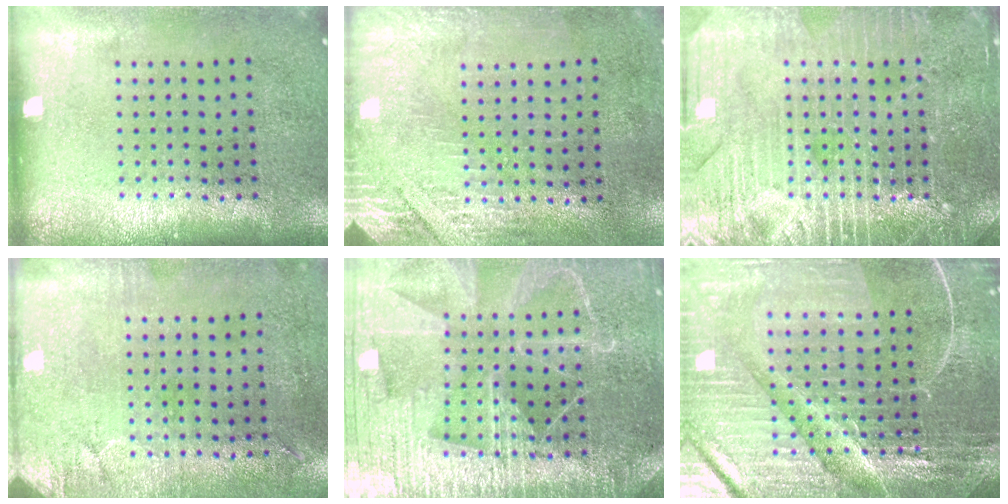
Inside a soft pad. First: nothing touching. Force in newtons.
{"total": 2.9, "press": 2.5, "slide": 1.5}
{"total": 4.0, "press": 4.0, "slide": 0.4}
{"total": 2.9, "press": 2.3, "slide": 1.7}
{"total": 4.9, "press": 4.5, "slide": 2.0}
{"total": 5.6, "press": 5.2, "slide": 2.0}